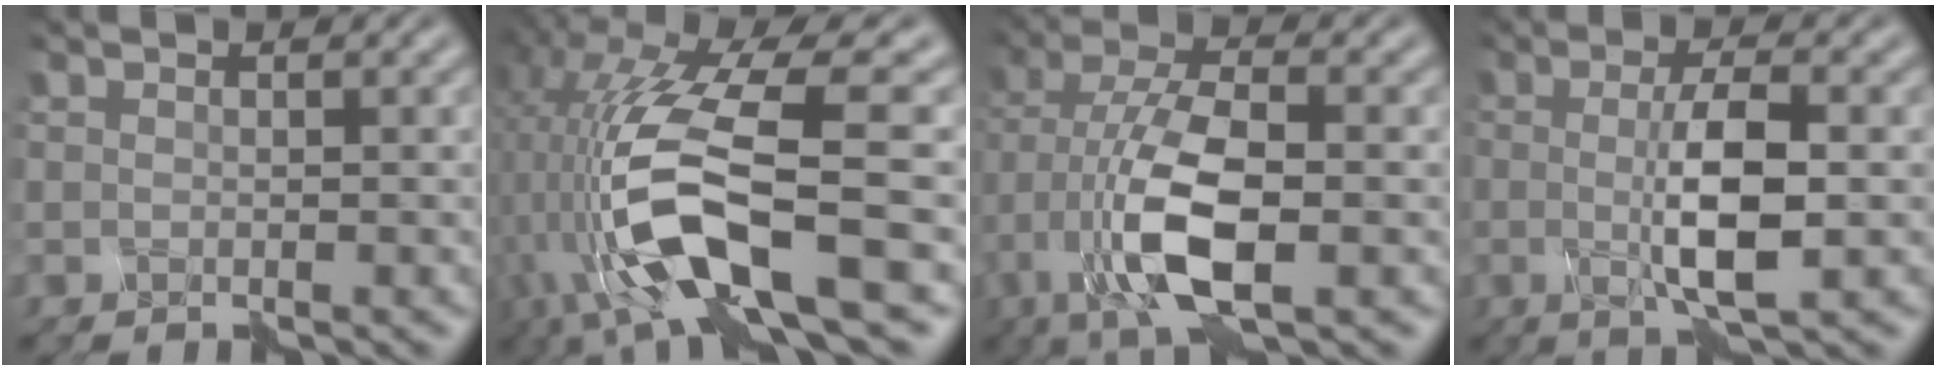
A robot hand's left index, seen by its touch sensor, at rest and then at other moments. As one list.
[{"total": 11.8, "force": [-3.5, 3.4, 10.7], "torque": [-0.233, -0.005, -0.060]}, {"total": 8.1, "force": [-2.4, 3.0, 7.2], "torque": [-0.163, 0.004, -0.047]}, {"total": 5.0, "force": [-0.6, 0.7, 4.9], "torque": [-0.104, -0.002, -0.005]}]